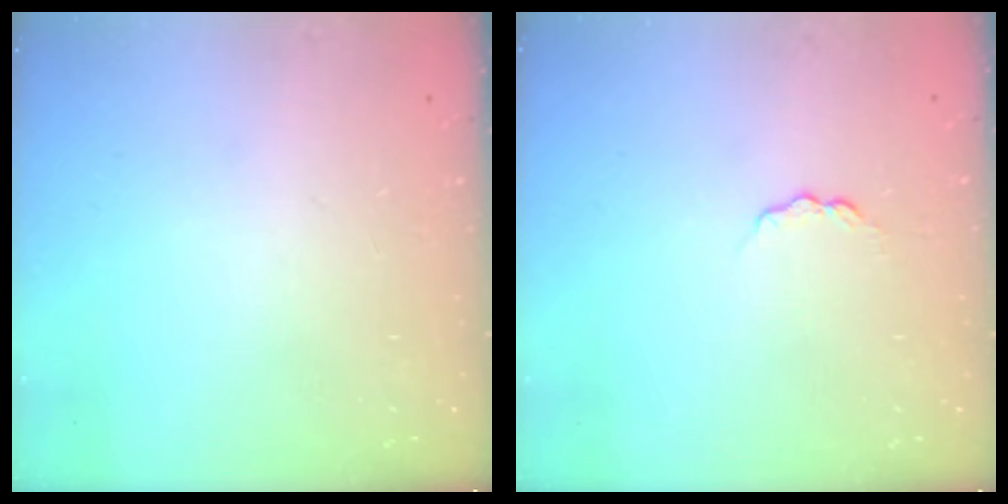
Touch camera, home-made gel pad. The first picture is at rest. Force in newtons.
{"total": 4.6, "press": 4.6, "slide": 0.6}